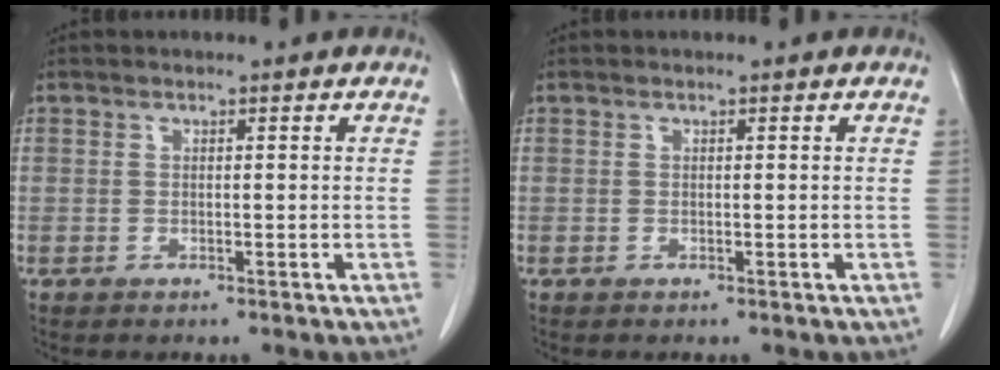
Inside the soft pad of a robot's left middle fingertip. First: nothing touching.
{"total": 0.0}